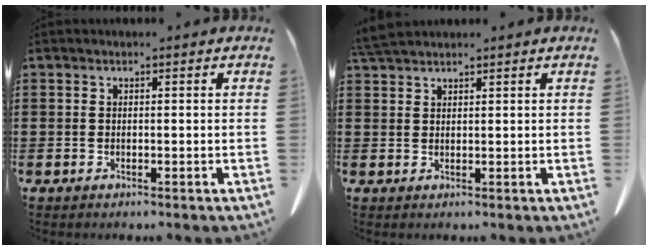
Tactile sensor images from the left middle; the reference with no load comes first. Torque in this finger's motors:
{"motor_torque": [0.55, 0.06, 0.19, 0.14]}